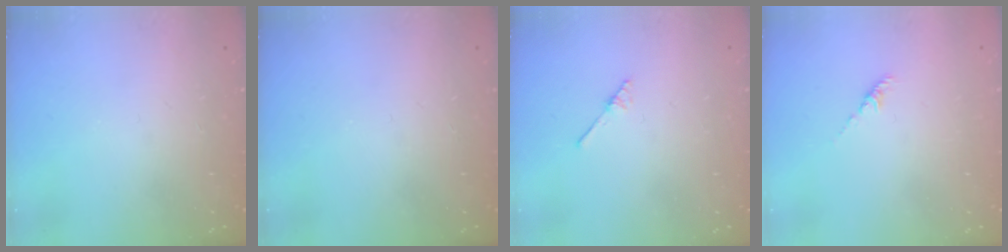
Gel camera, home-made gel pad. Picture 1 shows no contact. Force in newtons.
{"total": 0.0}
{"total": 2.0, "press": 2.0, "slide": 0.2}
{"total": 1.2, "press": 1.1, "slide": 0.5}